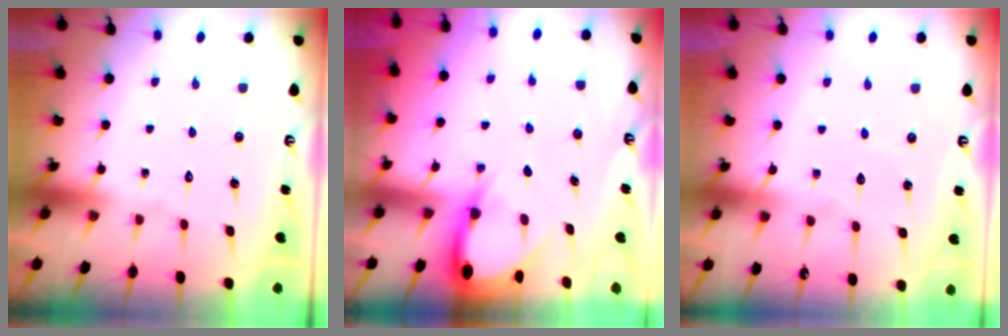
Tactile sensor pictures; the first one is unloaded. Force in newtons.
{"total": 4.2, "press": 4.1, "slide": 0.4}
{"total": 2.9, "press": 2.9, "slide": 0.3}